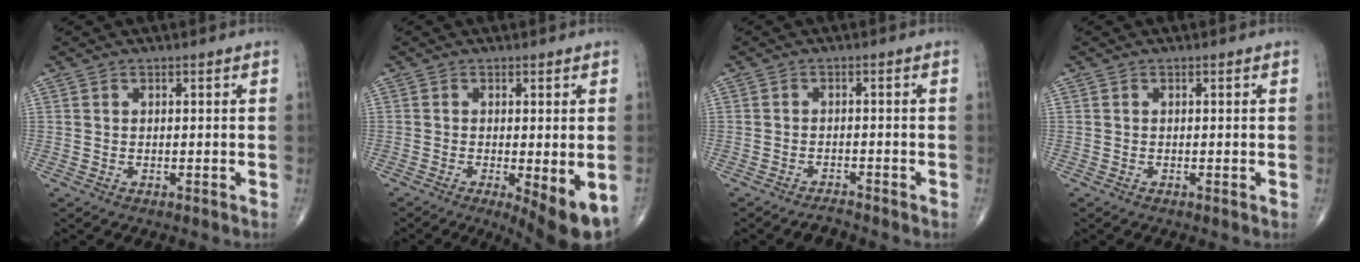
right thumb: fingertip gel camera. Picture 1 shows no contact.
{"total": 9.3, "force": [-3.5, 2.4, 8.3], "torque": [-0.108, -0.022, -0.051]}
{"total": 1.7, "force": [-1.7, 0.3, 0.1], "torque": [-0.005, 0.006, -0.031]}
{"total": 0.0}